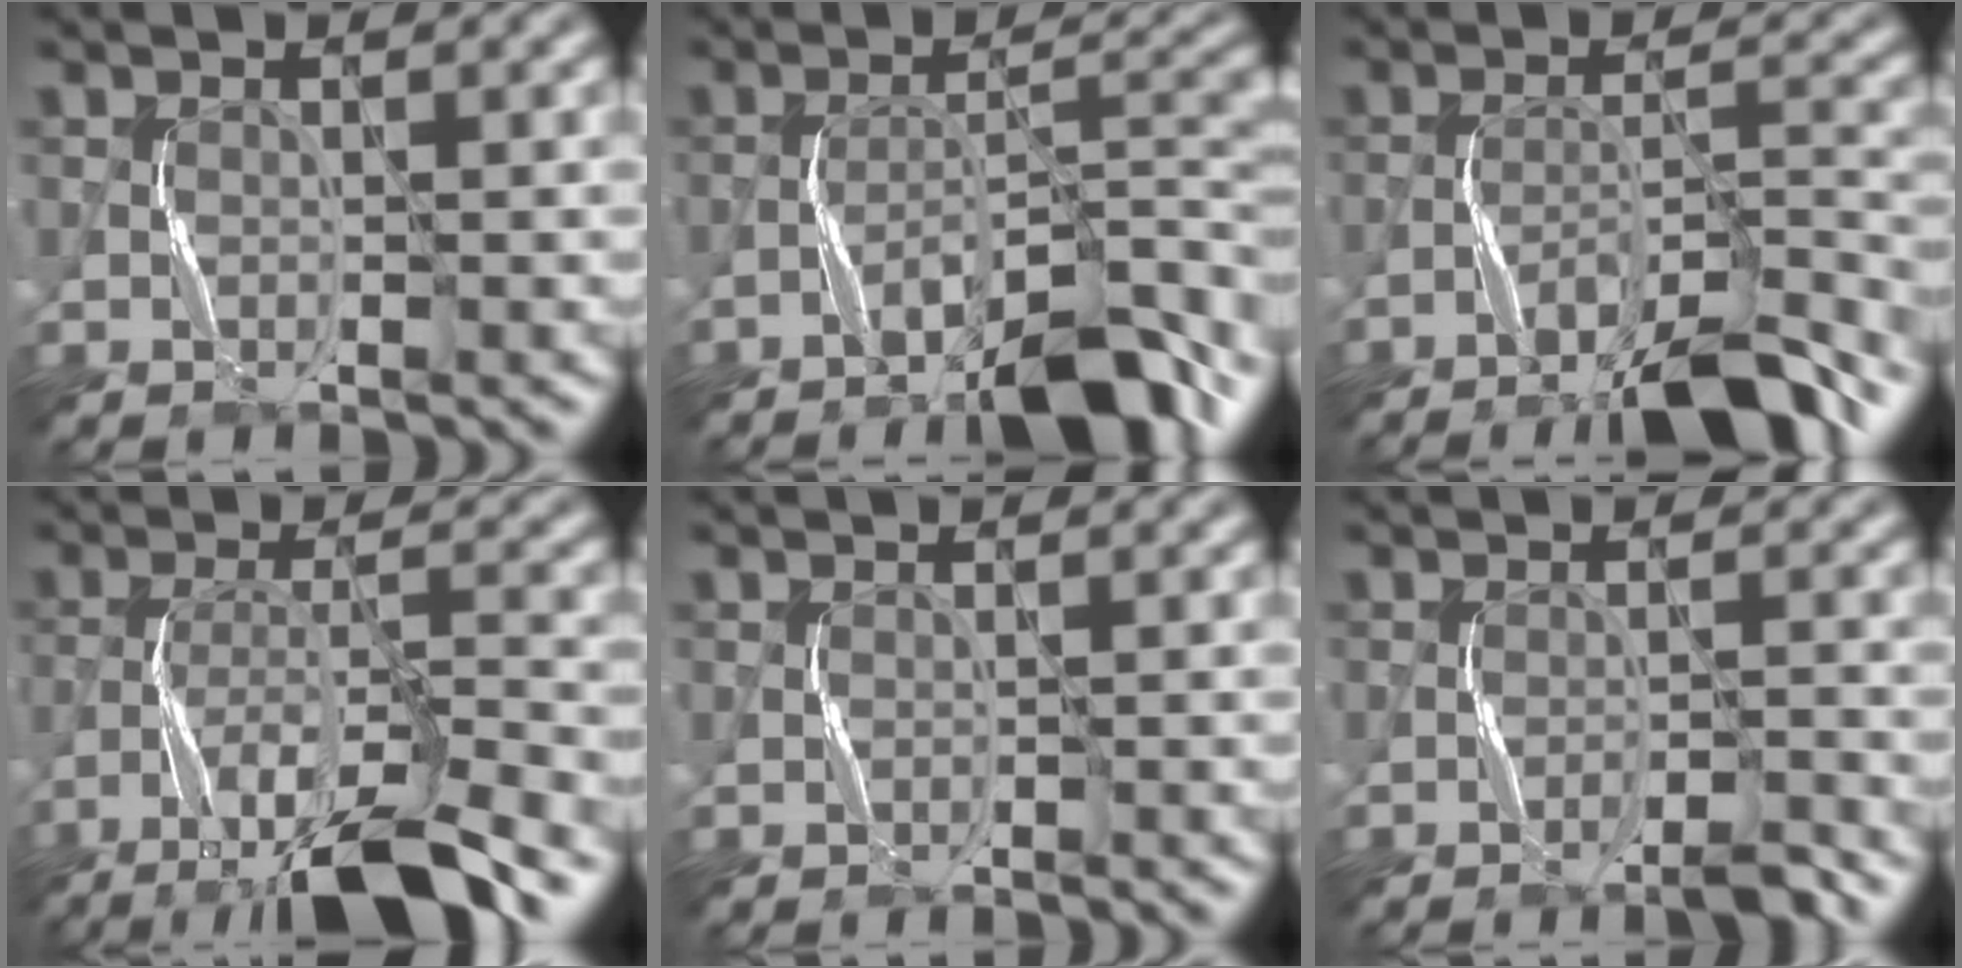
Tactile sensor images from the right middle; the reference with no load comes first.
{"total": 10.1, "force": [-6.8, 2.5, 7.1], "torque": [-0.103, 0.018, -0.111]}
{"total": 8.0, "force": [-6.3, 1.0, 4.8], "torque": [-0.072, 0.013, -0.105]}
{"total": 10.3, "force": [-7.1, 1.8, 7.3], "torque": [-0.131, 0.004, -0.125]}
{"total": 0.0}
{"total": 1.9, "force": [-1.6, 0.0, 1.1], "torque": [-0.019, 0.007, -0.029]}